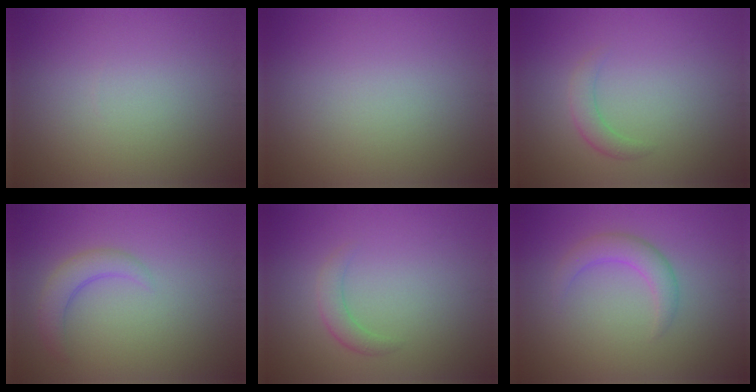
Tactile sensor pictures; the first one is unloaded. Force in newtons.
{"total": 0.0}
{"total": 1.7, "press": 1.7, "slide": 0.1}
{"total": 2.6, "press": 2.5, "slide": 0.3}
{"total": 1.7, "press": 1.7, "slide": 0.1}
{"total": 2.6, "press": 2.6, "slide": 0.0}